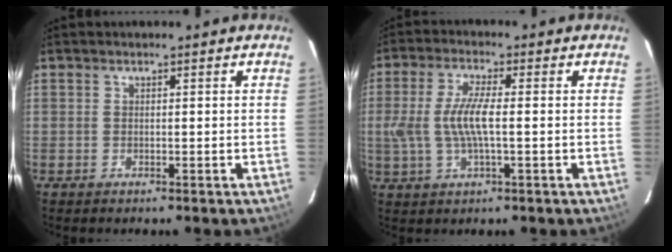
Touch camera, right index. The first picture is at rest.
{"total": 8.4, "force": [-0.4, 2.1, 8.1], "torque": [-0.165, 0.000, -0.005]}